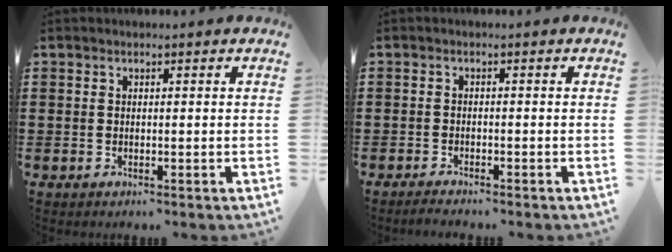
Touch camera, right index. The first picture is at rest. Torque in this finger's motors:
{"motor_torque": [-1.07, 1.07, -0.46, -0.21]}